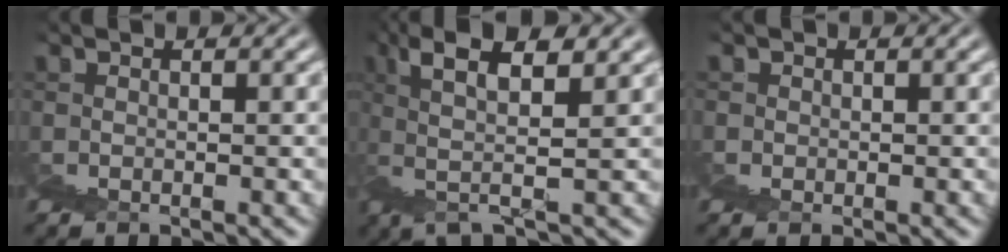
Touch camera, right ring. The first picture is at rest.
{"total": 5.8, "force": [4.8, -2.6, 1.9], "torque": [-0.028, 0.045, 0.062]}
{"total": 1.4, "force": [0.8, 0.7, -0.9], "torque": [0.030, 0.006, 0.009]}